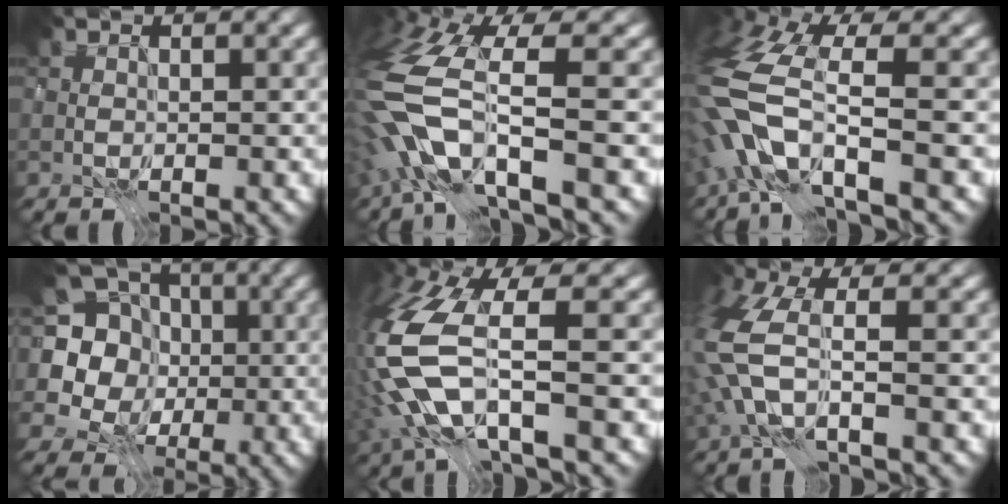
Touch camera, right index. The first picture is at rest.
{"total": 9.5, "force": [-3.8, 3.4, 8.0], "torque": [-0.181, -0.009, -0.083]}
{"total": 8.1, "force": [-3.8, 2.7, 6.7], "torque": [-0.154, 0.002, -0.095]}
{"total": 10.7, "force": [-0.6, 9.9, 4.1], "torque": [-0.108, 0.034, -0.046]}
{"total": 9.6, "force": [-2.6, 3.8, 8.4], "torque": [-0.210, -0.012, -0.059]}
{"total": 6.5, "force": [-2.2, 2.8, 5.4], "torque": [-0.153, -0.008, -0.056]}